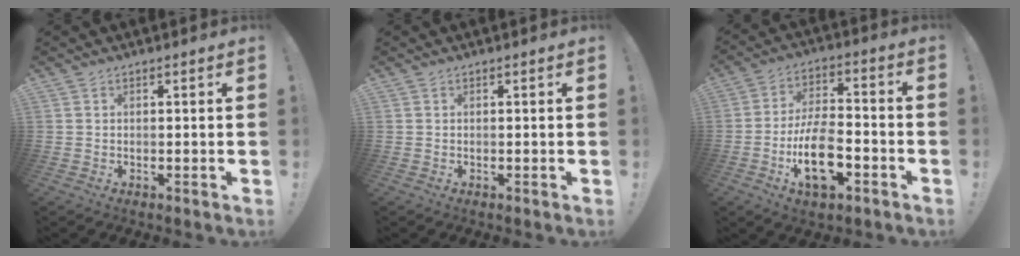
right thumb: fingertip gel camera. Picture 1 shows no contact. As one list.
[{"total": 0.0}, {"total": 15.6, "force": [-5.9, 7.7, 12.2], "torque": [-0.226, 0.027, -0.101]}]